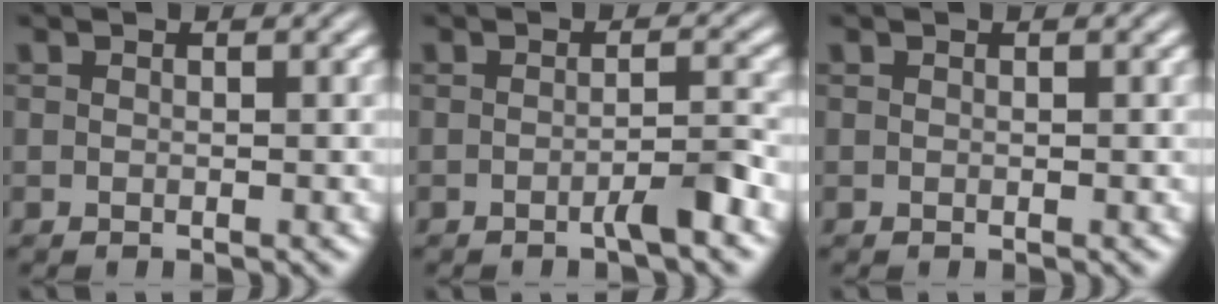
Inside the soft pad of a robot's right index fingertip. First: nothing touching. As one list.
[{"total": 2.1, "force": [-1.3, -0.1, 1.6], "torque": [-0.018, 0.002, -0.026]}, {"total": 0.0}]